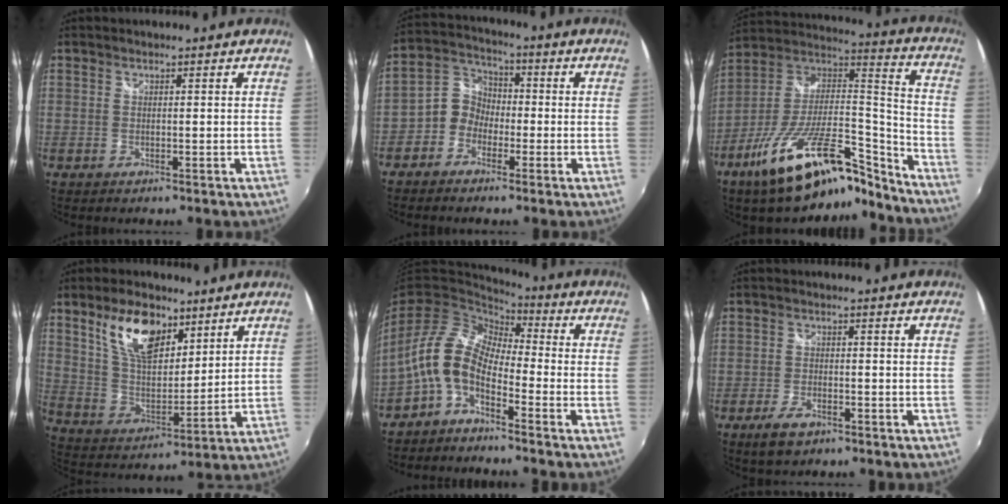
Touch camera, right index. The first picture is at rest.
{"total": 6.5, "force": [-2.8, 5.5, 2.1], "torque": [-0.048, 0.024, -0.067]}
{"total": 24.9, "force": [-17.9, 7.7, 15.4], "torque": [-0.259, -0.003, -0.295]}
{"total": 14.2, "force": [8.2, 7.2, 9.0], "torque": [-0.163, 0.009, 0.159]}
{"total": 9.1, "force": [-3.9, 4.6, 6.8], "torque": [-0.140, 0.013, -0.087]}
{"total": 5.0, "force": [-3.3, 2.4, 2.9], "torque": [-0.075, -0.007, -0.058]}